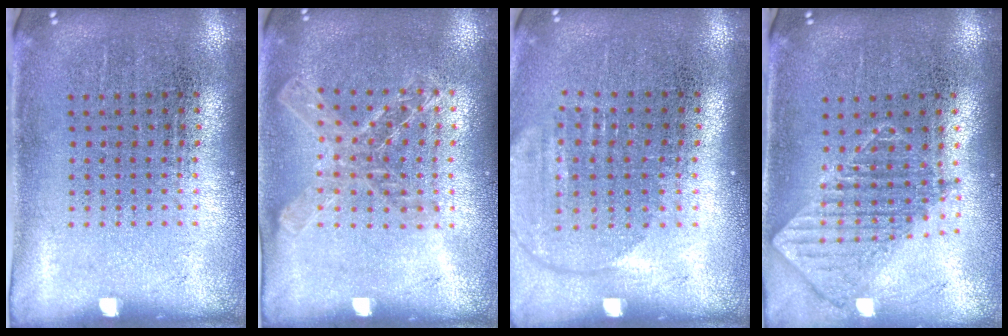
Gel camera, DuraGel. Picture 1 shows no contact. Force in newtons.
{"total": 1.3, "press": 1.3, "slide": 0.3}
{"total": 1.5, "press": 1.3, "slide": 0.6}
{"total": 1.0, "press": 0.9, "slide": 0.3}